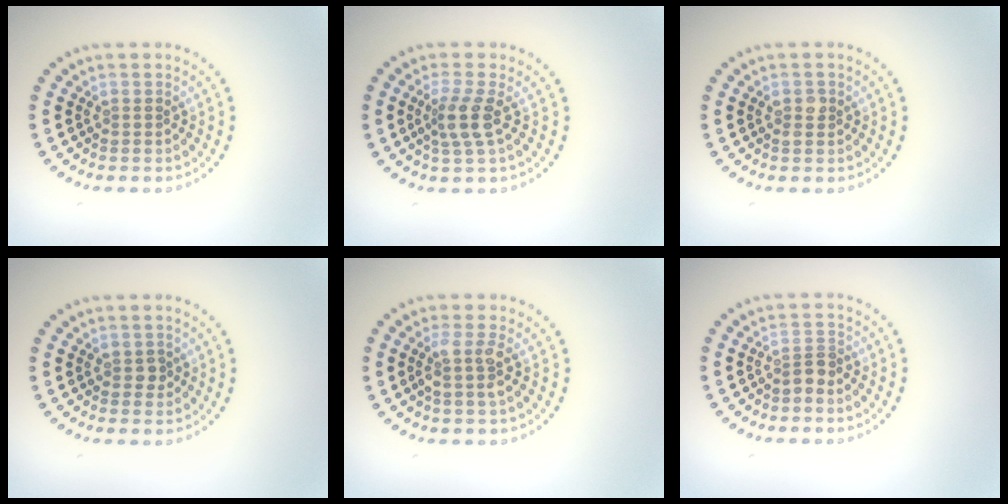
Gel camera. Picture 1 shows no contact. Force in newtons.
{"total": 2.6, "press": 2.0, "slide": 1.6}
{"total": 1.2, "press": 1.2, "slide": 0.1}
{"total": 0.9, "press": 0.8, "slide": 0.3}
{"total": 2.1, "press": 1.6, "slide": 1.4}
{"total": 1.7, "press": 1.3, "slide": 1.1}